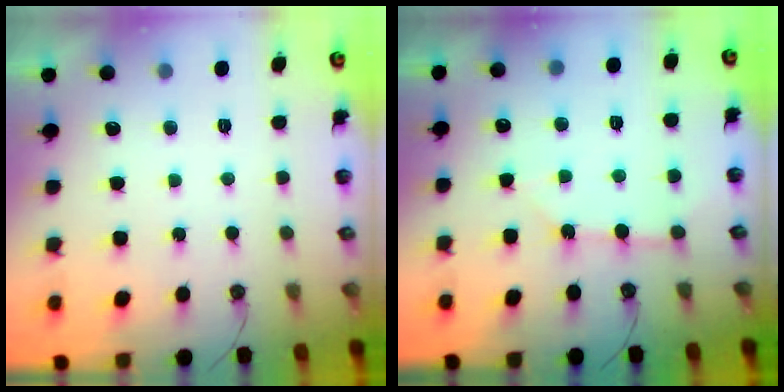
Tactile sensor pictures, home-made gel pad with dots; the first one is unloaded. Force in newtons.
{"total": 4.0, "press": 3.9, "slide": 0.5}